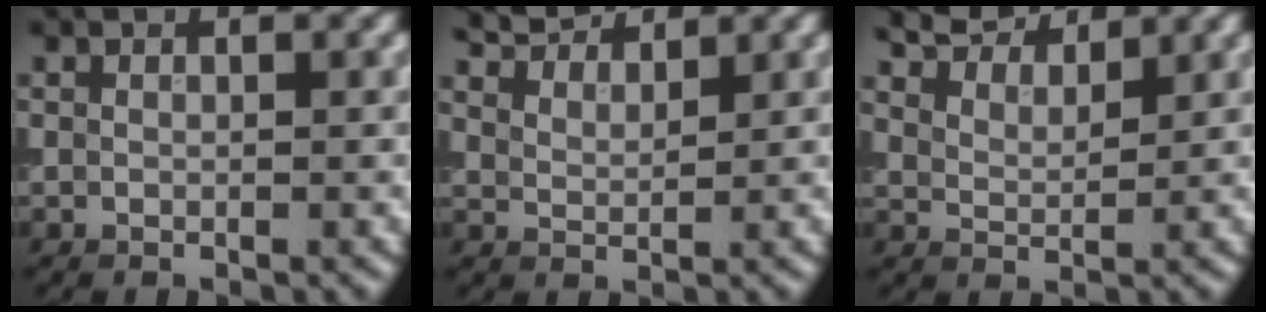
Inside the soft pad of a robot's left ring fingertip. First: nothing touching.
{"total": 4.2, "force": [3.9, 1.0, 1.2], "torque": [-0.030, 0.006, 0.073]}
{"total": 6.8, "force": [6.1, 1.9, 2.4], "torque": [-0.052, 0.012, 0.095]}